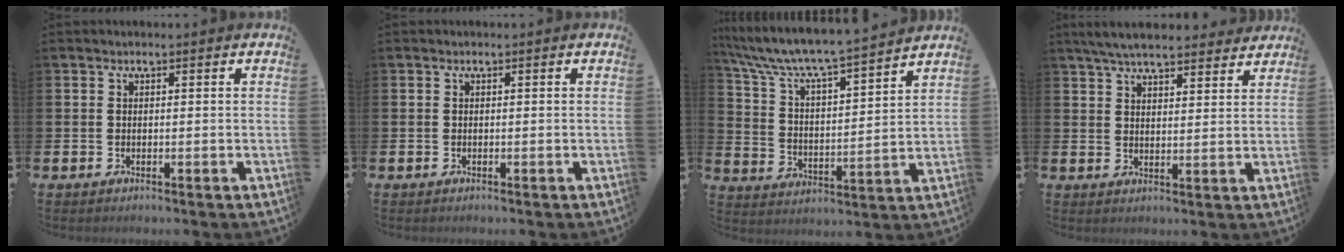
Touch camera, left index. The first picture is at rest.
{"total": 0.0}
{"total": 7.7, "force": [7.3, 0.4, 2.5], "torque": [-0.083, -0.059, 0.121]}
{"total": 6.2, "force": [5.8, 1.1, 1.9], "torque": [-0.052, -0.022, 0.105]}